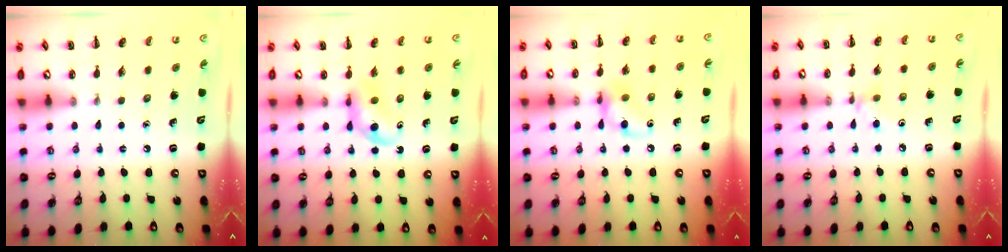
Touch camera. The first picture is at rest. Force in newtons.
{"total": 3.7, "press": 3.4, "slide": 1.5}
{"total": 9.7, "press": 9.6, "slide": 1.3}
{"total": 3.4, "press": 3.2, "slide": 1.2}